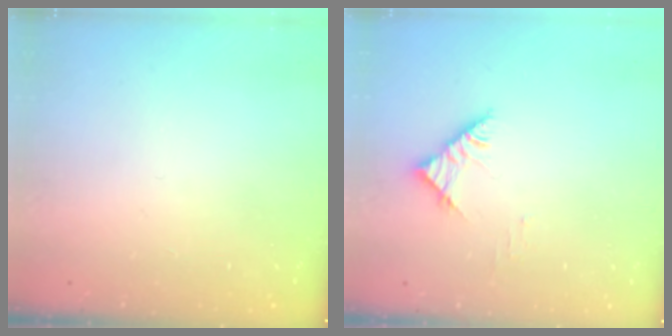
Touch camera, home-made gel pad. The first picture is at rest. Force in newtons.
{"total": 5.3, "press": 5.3, "slide": 0.2}